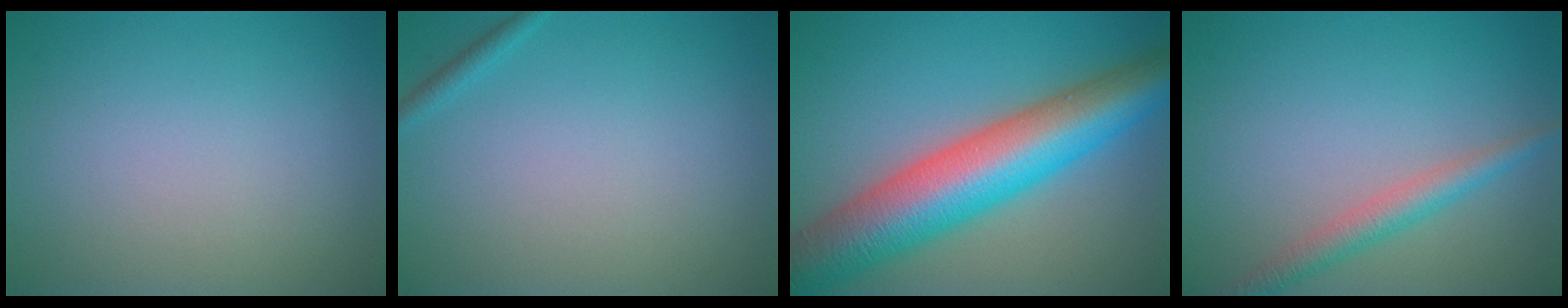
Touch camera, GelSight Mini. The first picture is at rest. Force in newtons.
{"total": 0.9, "press": 0.9, "slide": 0.1}
{"total": 11.9, "press": 11.9, "slide": 0.1}
{"total": 2.7, "press": 2.7, "slide": 0.1}